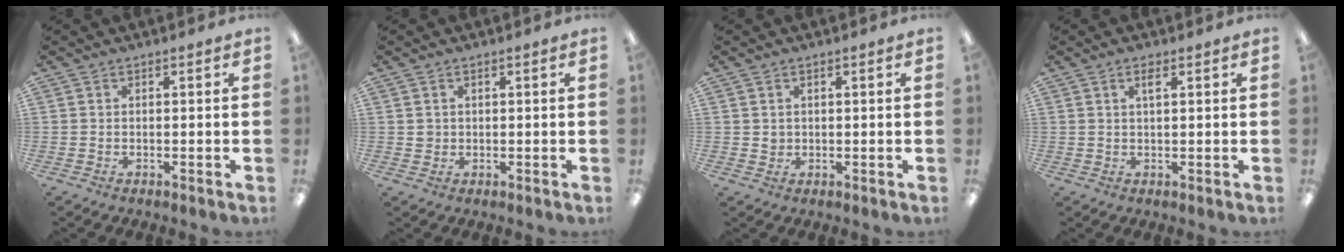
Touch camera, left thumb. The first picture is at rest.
{"total": 1.4, "force": [0.5, 1.3, 0.3], "torque": [-0.007, 0.005, 0.009]}
{"total": 1.4, "force": [0.6, 1.3, 0.3], "torque": [-0.007, 0.004, 0.010]}
{"total": 2.3, "force": [1.1, 0.7, 1.8], "torque": [-0.031, 0.001, 0.017]}